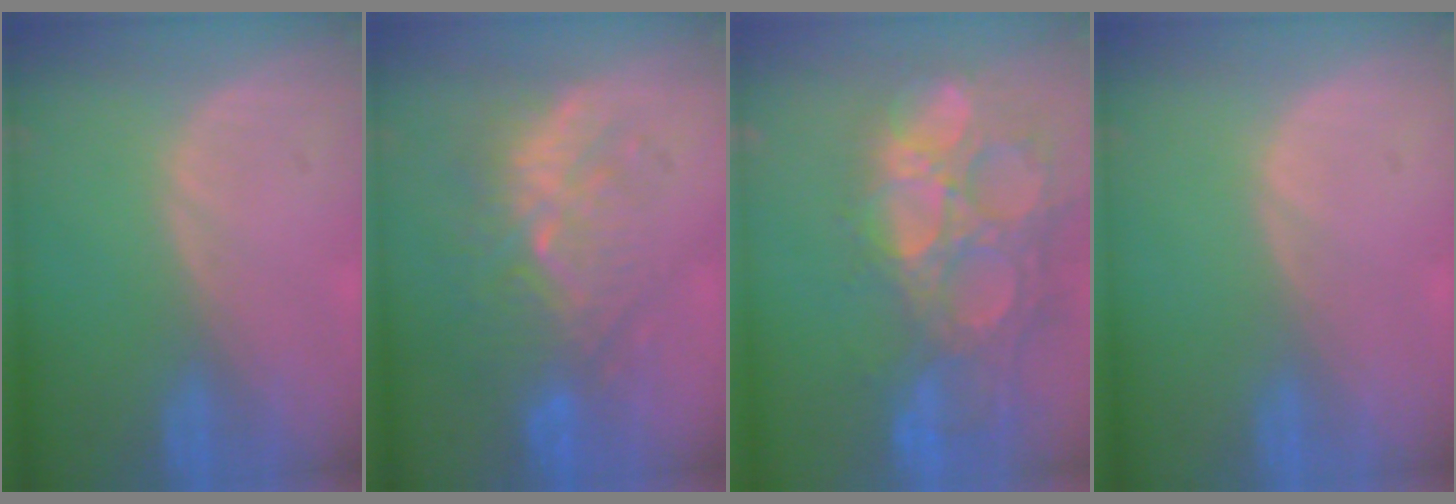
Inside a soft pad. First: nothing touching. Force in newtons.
{"total": 9.2, "press": 8.8, "slide": 2.6}
{"total": 15.1, "press": 12.5, "slide": 8.5}
{"total": 0.0}